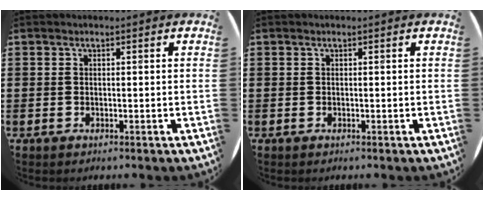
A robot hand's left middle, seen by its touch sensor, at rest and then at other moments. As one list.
[{"total": 0.0}]